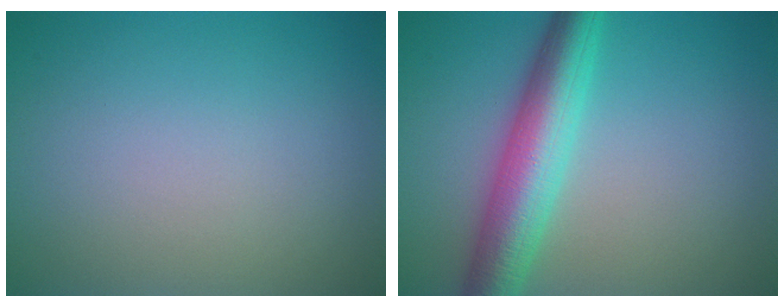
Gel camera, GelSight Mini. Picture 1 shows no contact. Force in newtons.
{"total": 6.6, "press": 6.6, "slide": 0.1}